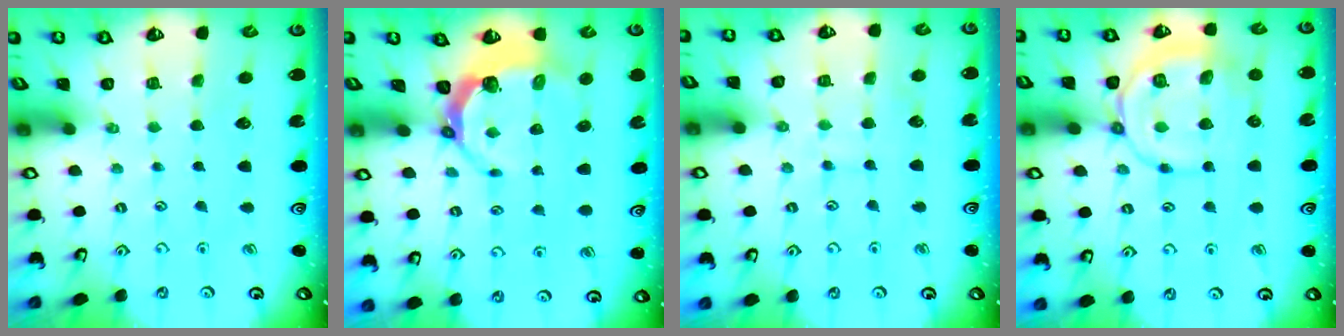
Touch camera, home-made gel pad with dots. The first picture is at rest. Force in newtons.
{"total": 5.7, "press": 4.8, "slide": 3.1}
{"total": 7.0, "press": 7.0, "slide": 0.6}
{"total": 11.6, "press": 11.5, "slide": 1.1}